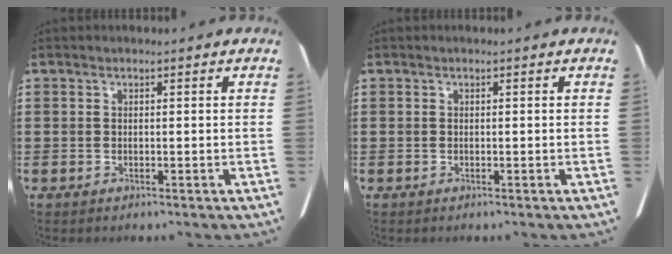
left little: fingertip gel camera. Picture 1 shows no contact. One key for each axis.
{"total": 0.0}